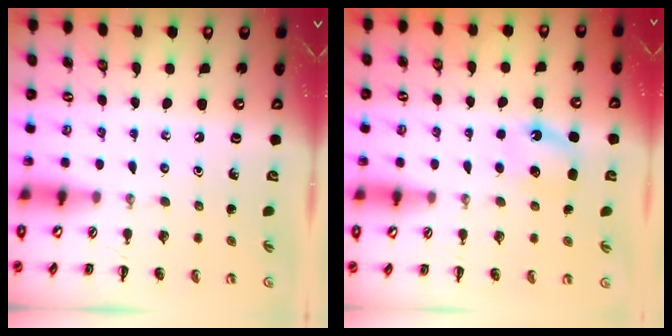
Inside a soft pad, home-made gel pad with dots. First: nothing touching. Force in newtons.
{"total": 5.0, "press": 4.7, "slide": 1.6}